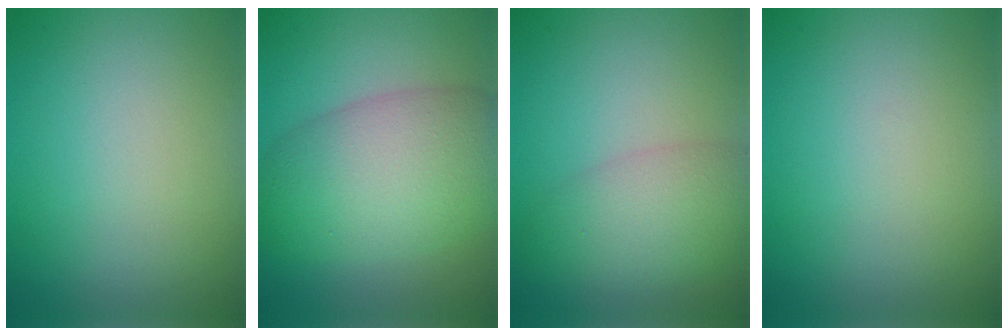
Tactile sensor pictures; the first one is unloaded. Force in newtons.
{"total": 8.9, "press": 8.9, "slide": 0.4}
{"total": 4.6, "press": 4.6, "slide": 0.2}
{"total": 0.0}